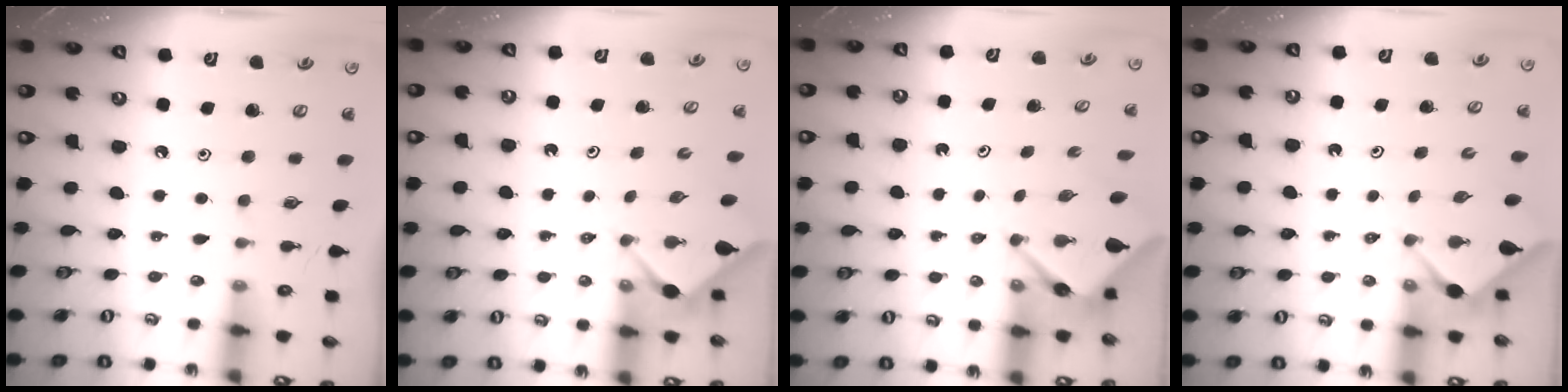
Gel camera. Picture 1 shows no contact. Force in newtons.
{"total": 2.9, "press": 2.9, "slide": 0.4}
{"total": 4.0, "press": 4.0, "slide": 0.2}
{"total": 2.9, "press": 2.9, "slide": 0.3}